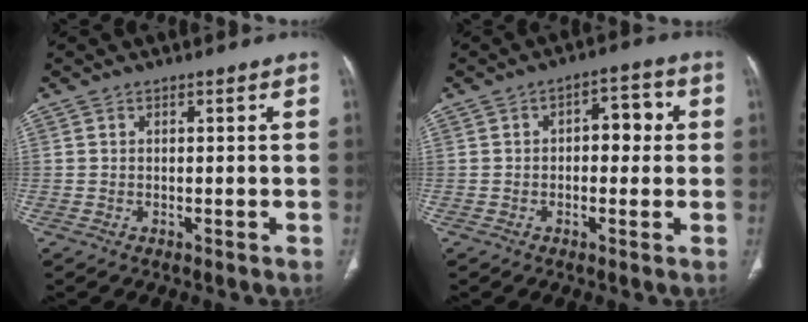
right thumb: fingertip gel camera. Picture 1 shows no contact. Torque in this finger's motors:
{"motor_torque": [-0.47, 0.52, -0.09, 0.20, 0.12]}